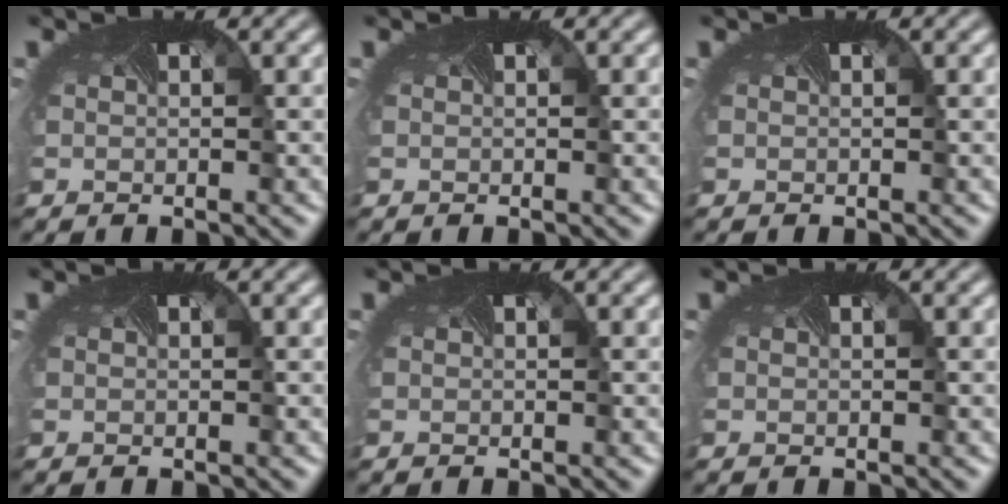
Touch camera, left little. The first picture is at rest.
{"total": 0.0}
{"total": 0.0}
{"total": 0.0}
{"total": 0.0}
{"total": 0.0}